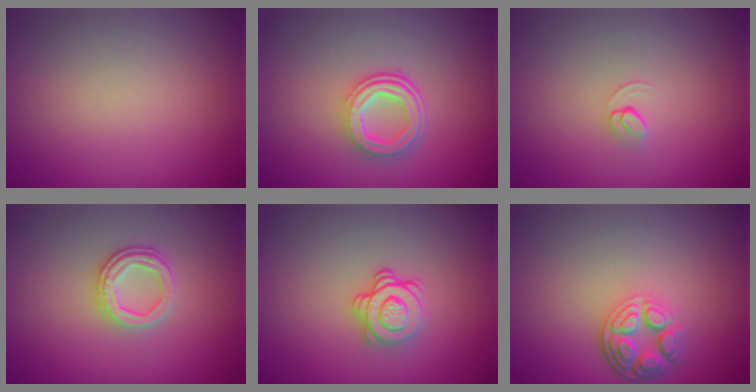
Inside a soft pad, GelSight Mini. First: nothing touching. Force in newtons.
{"total": 4.1, "press": 3.0, "slide": 2.7}
{"total": 0.9, "press": 0.4, "slide": 0.8}
{"total": 2.5, "press": 2.4, "slide": 0.8}
{"total": 2.9, "press": 2.5, "slide": 1.4}
{"total": 4.0, "press": 3.2, "slide": 2.4}